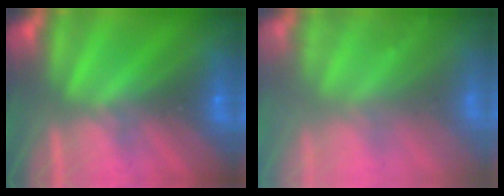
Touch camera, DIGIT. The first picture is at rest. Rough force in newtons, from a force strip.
{"total": 7.5}